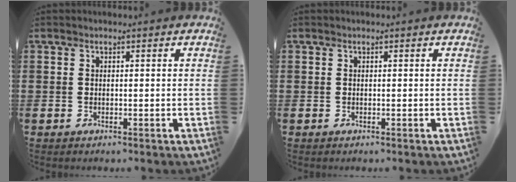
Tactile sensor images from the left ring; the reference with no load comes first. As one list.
[{"total": 0.0}]